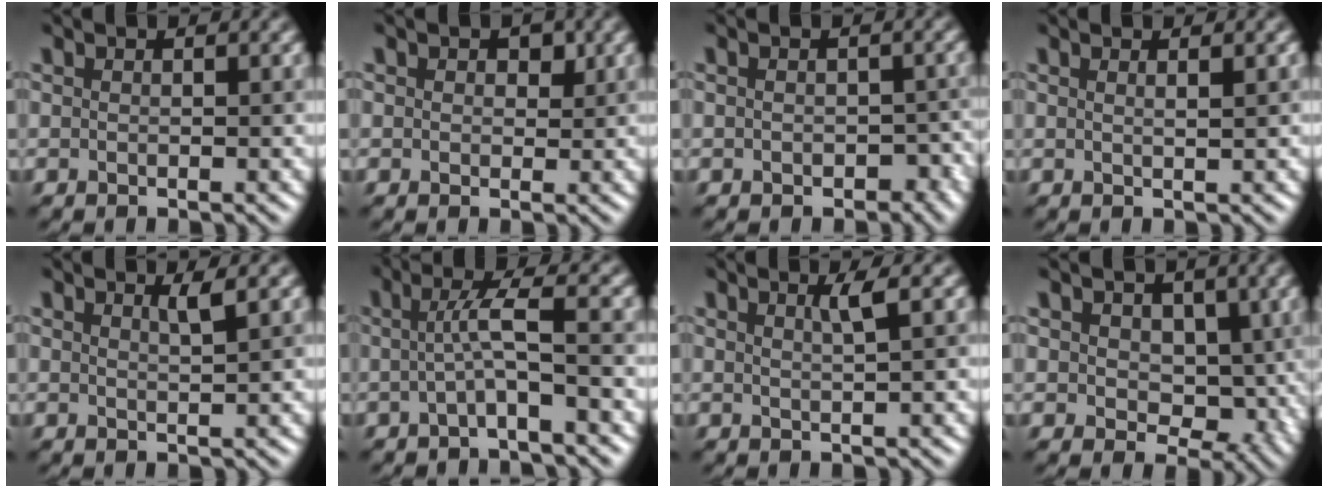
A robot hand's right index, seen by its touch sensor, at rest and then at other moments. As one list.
[{"total": 1.1, "force": [0.6, 0.9, 0.1], "torque": [-0.005, -0.002, 0.009]}, {"total": 1.7, "force": [-0.8, 1.2, 0.9], "torque": [-0.014, -0.007, -0.002]}, {"total": 0.9, "force": [0.5, 0.4, 0.6], "torque": [-0.001, 0.002, 0.003]}, {"total": 1.0, "force": [0.9, 0.1, 0.4], "torque": [-0.007, -0.002, 0.014]}, {"total": 2.7, "force": [-0.4, 0.2, 2.7], "torque": [-0.058, 0.000, -0.010]}, {"total": 1.1, "force": [0.7, 0.2, 0.8], "torque": [-0.016, -0.001, 0.013]}, {"total": 4.2, "force": [0.5, 3.3, 2.5], "torque": [-0.030, -0.009, 0.009]}]